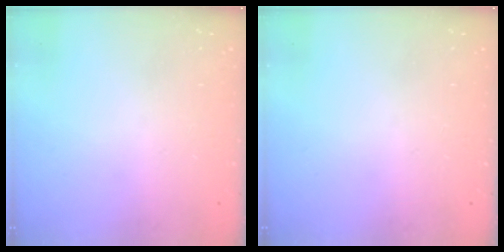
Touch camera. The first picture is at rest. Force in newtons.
{"total": 0.0}